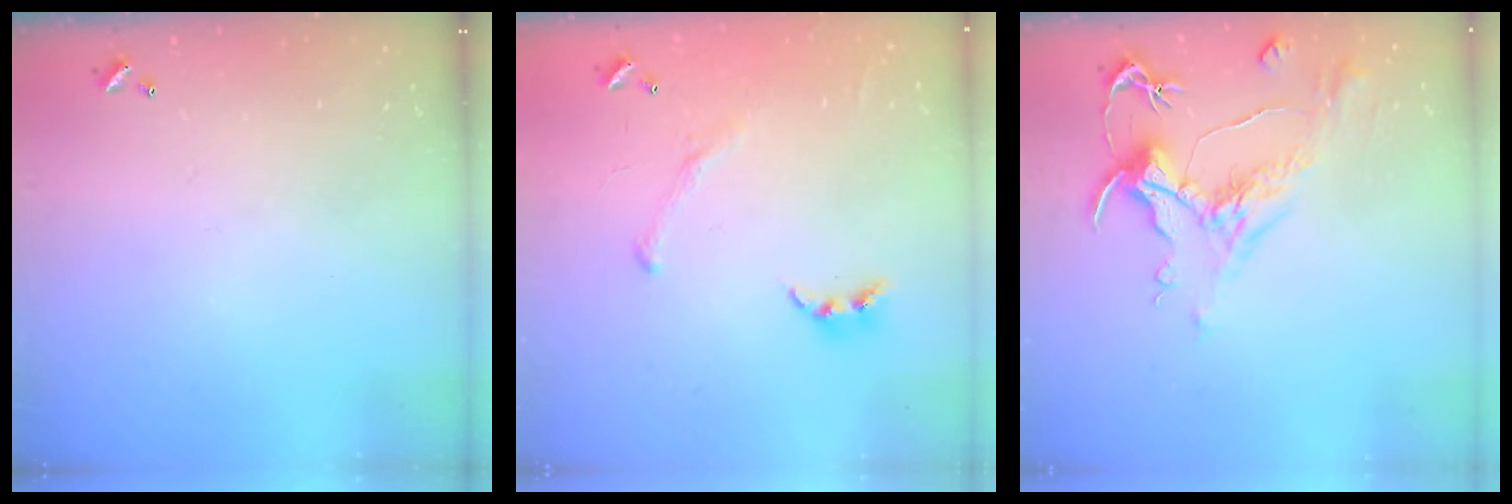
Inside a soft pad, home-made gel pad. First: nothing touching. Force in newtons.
{"total": 2.3, "press": 2.3, "slide": 0.5}
{"total": 1.6, "press": 0.8, "slide": 1.5}